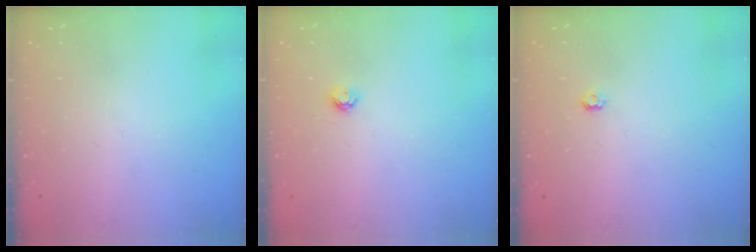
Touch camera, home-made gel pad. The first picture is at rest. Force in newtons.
{"total": 3.6, "press": 3.5, "slide": 0.3}
{"total": 3.9, "press": 3.8, "slide": 0.5}